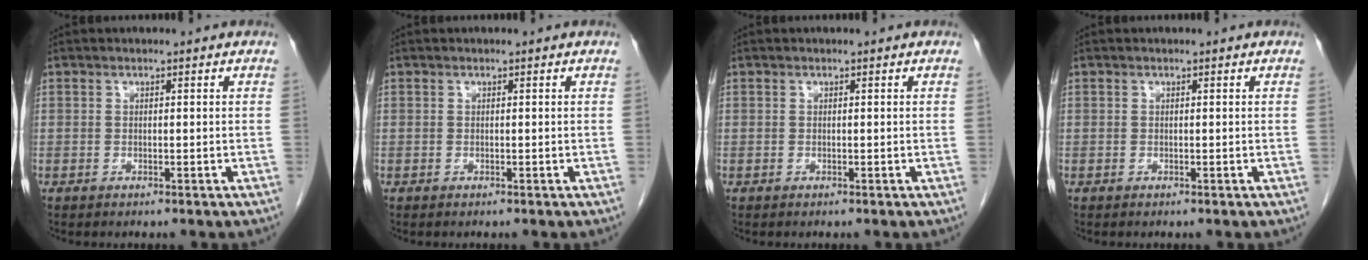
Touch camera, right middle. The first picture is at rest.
{"total": 0.0}
{"total": 0.0}
{"total": 0.0}